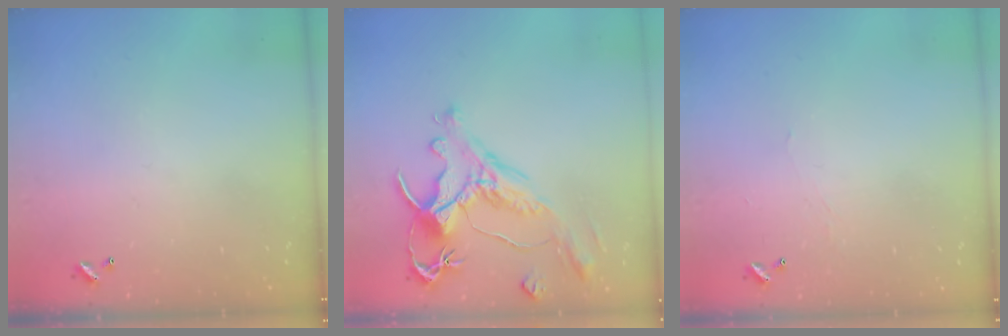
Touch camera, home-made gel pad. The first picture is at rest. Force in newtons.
{"total": 1.5, "press": 0.7, "slide": 1.3}
{"total": 0.9, "press": 0.7, "slide": 0.4}